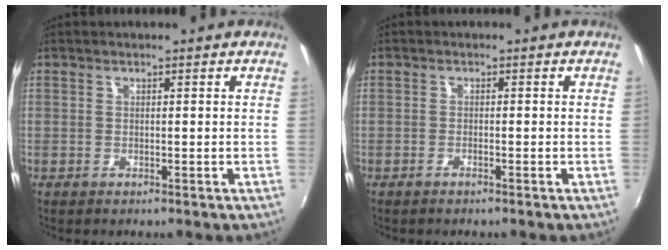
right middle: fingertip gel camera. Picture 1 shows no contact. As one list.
[{"total": 0.9, "force": [-0.8, 0.1, 0.4], "torque": [-0.010, 0.000, -0.018]}]